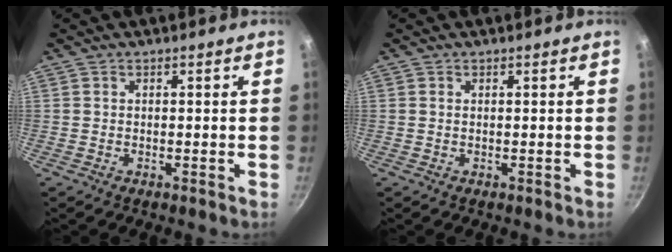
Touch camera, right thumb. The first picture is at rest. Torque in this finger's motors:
{"motor_torque": [-0.23, 0.06, 0.11, -0.15, 0.01]}